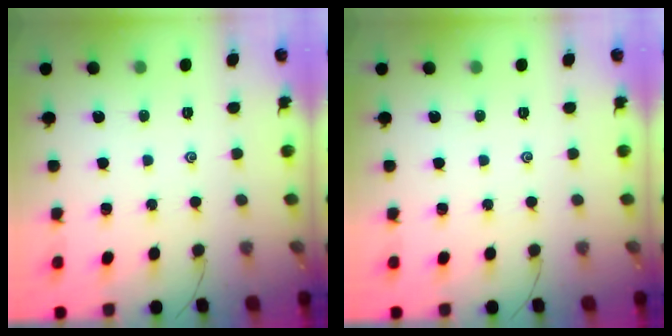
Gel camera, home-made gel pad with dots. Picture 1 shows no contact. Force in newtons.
{"total": 0.0}